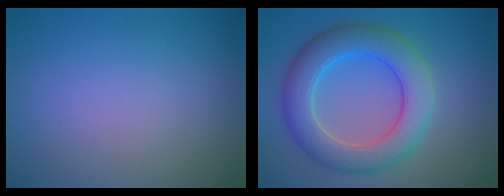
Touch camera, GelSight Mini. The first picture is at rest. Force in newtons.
{"total": 7.1, "press": 7.1, "slide": 0.3}